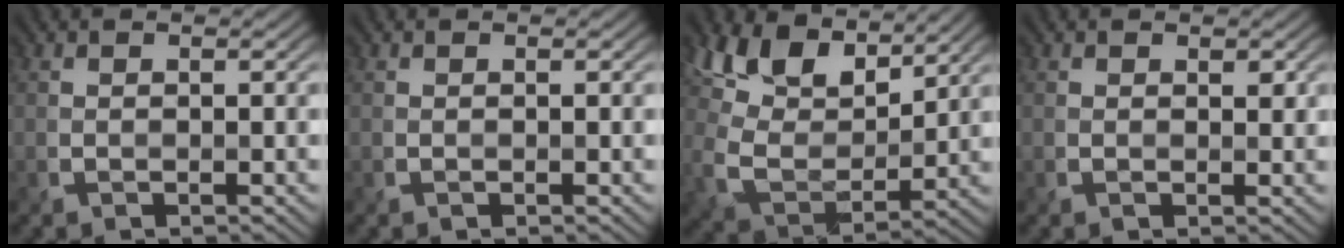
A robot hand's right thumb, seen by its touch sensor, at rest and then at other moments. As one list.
[{"total": 0.0}, {"total": 11.2, "force": [7.6, 5.0, 6.6], "torque": [-0.156, 0.012, 0.136]}, {"total": 0.9, "force": [0.6, 0.6, 0.5], "torque": [-0.011, -0.002, 0.011]}]